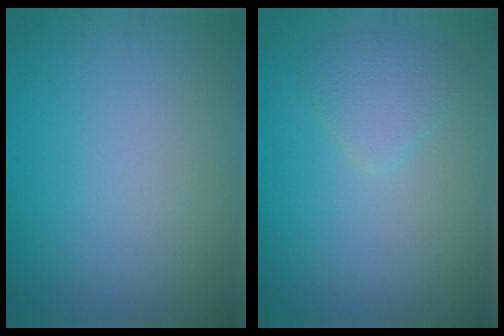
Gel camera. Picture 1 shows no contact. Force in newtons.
{"total": 2.0, "press": 2.0, "slide": 0.2}